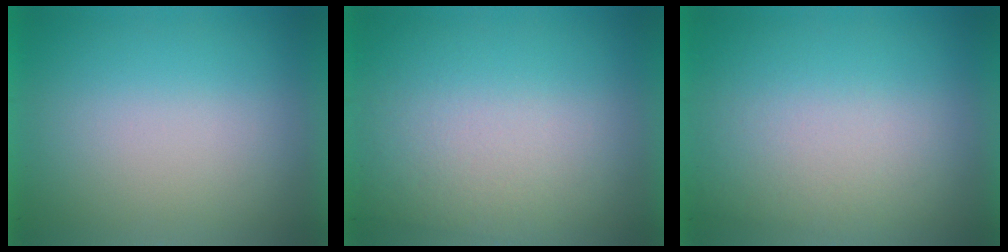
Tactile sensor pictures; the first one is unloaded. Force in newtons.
{"total": 2.1}
{"total": 2.3}